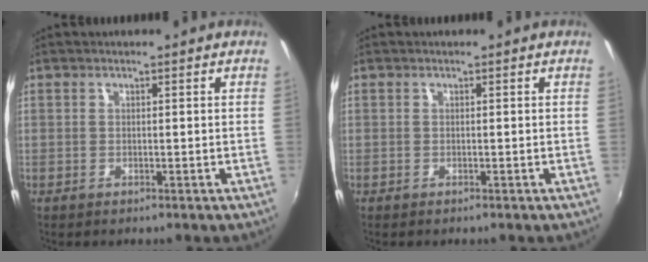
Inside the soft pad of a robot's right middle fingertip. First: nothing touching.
{"total": 0.0}